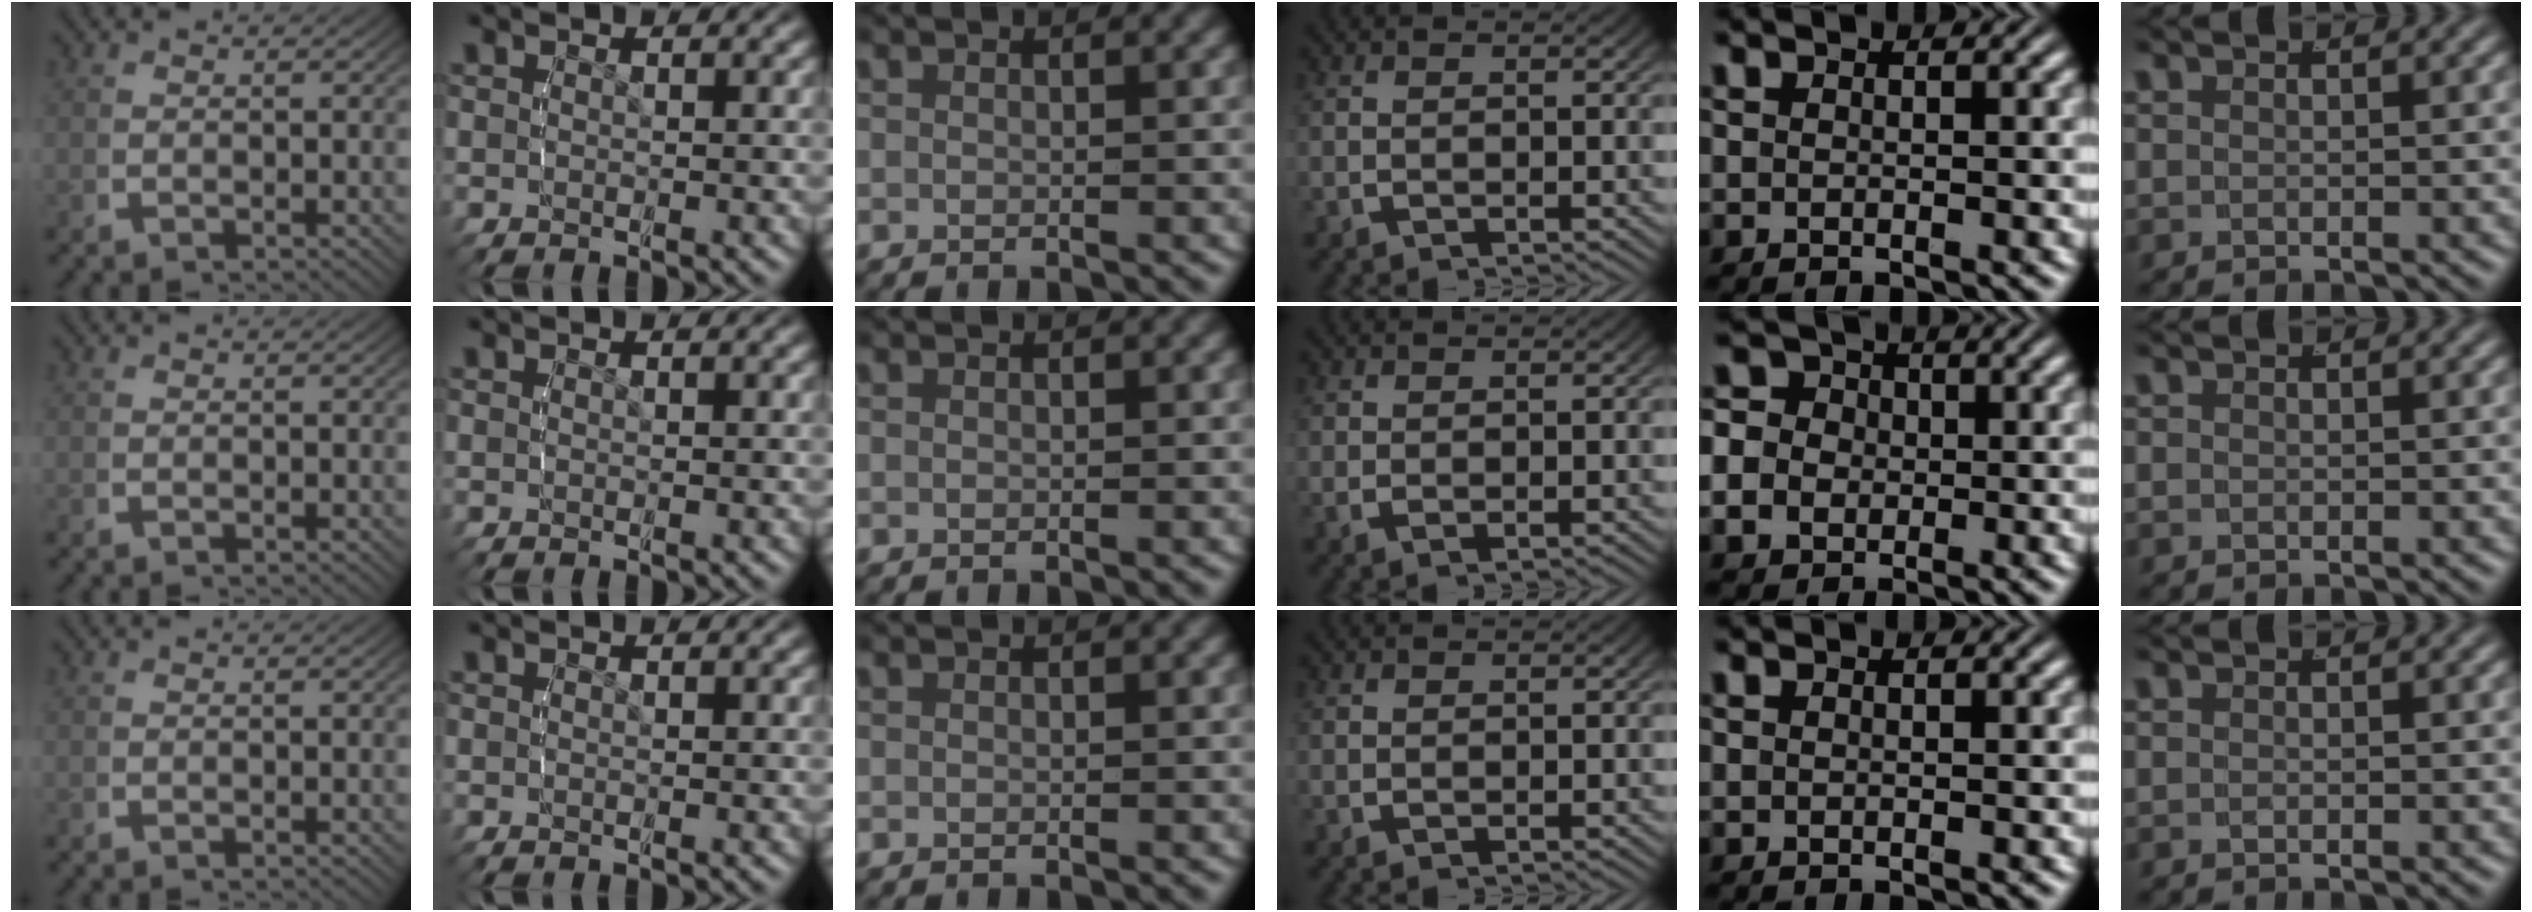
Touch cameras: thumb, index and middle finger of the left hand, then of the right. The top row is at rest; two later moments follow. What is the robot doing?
{"motion": "lift_and_place", "object": "cloth"}